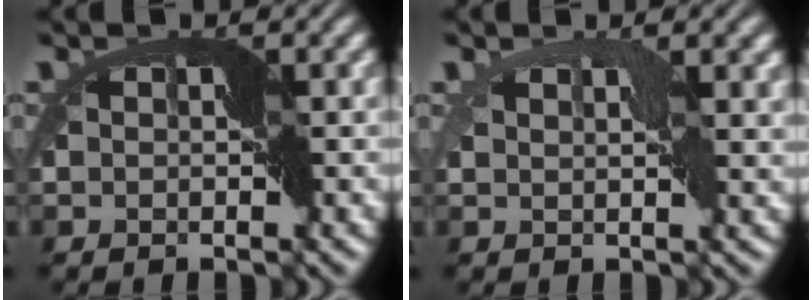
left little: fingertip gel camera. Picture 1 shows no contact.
{"total": 2.2, "force": [1.3, 0.4, 1.7], "torque": [-0.036, 0.004, 0.023]}